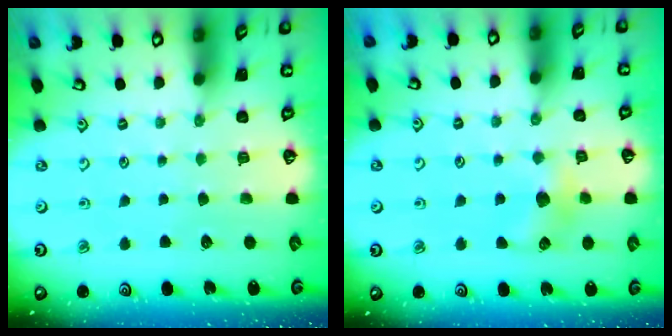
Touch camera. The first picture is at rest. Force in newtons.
{"total": 7.9, "press": 7.9, "slide": 0.8}